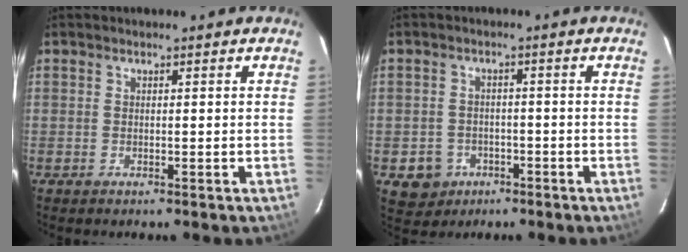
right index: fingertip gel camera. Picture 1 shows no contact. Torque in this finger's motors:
{"motor_torque": [-0.19, -0.14, -0.62, -0.21]}